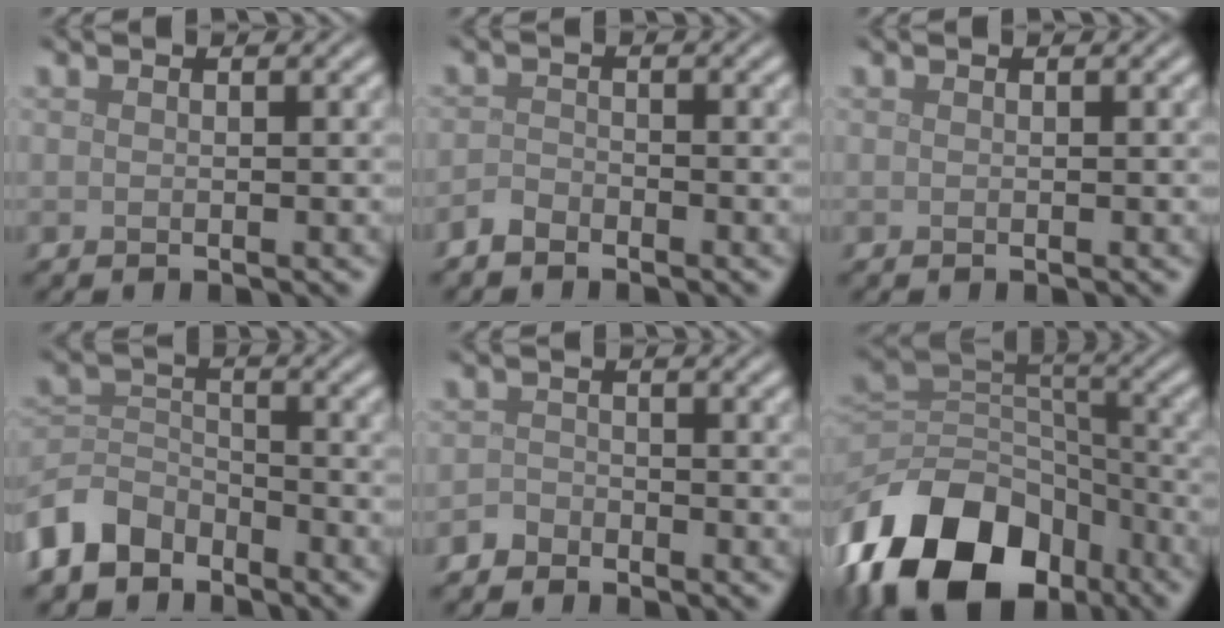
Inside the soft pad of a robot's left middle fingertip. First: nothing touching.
{"total": 1.4, "force": [-1.2, 0.6, 0.4], "torque": [-0.006, 0.003, -0.028]}
{"total": 0.0}
{"total": 4.9, "force": [-3.9, 2.8, 1.4], "torque": [-0.028, -0.001, -0.088]}
{"total": 1.4, "force": [-1.1, 0.7, 0.0], "torque": [0.004, 0.006, -0.025]}
{"total": 15.1, "force": [-9.1, 9.5, 7.5], "torque": [-0.168, -0.005, -0.165]}